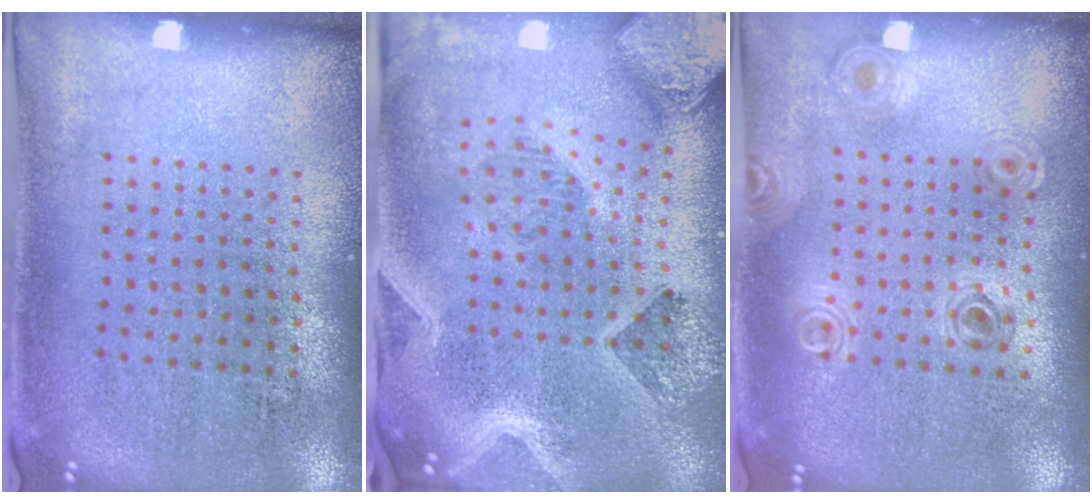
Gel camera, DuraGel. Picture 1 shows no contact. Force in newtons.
{"total": 4.2, "press": 3.3, "slide": 2.7}
{"total": 0.8, "press": 0.8, "slide": 0.0}